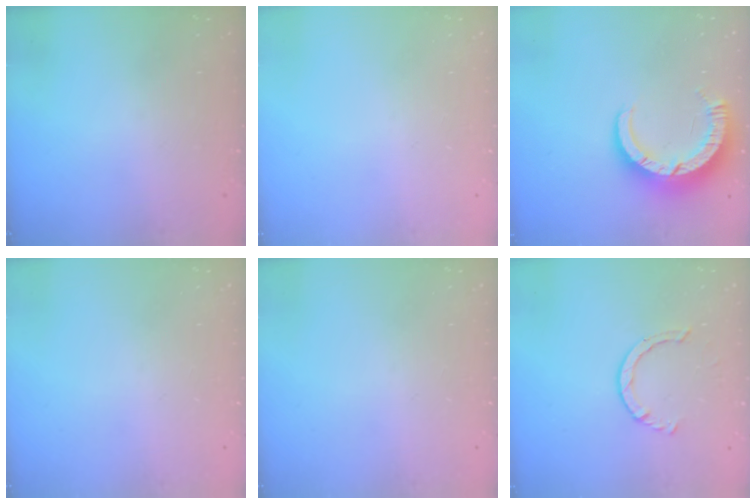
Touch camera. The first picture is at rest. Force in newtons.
{"total": 0.0}
{"total": 9.2, "press": 9.2, "slide": 0.7}
{"total": 0.0}
{"total": 0.0}
{"total": 2.9, "press": 2.9, "slide": 0.4}